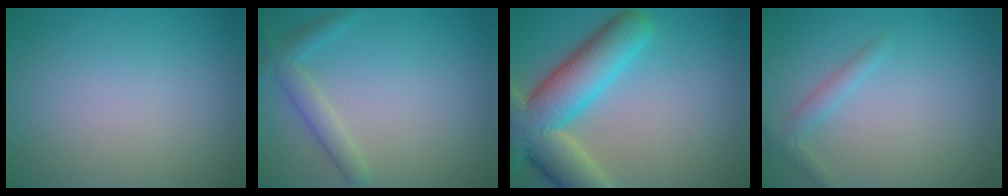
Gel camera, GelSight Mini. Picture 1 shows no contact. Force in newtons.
{"total": 2.3, "press": 2.3, "slide": 0.1}
{"total": 10.3, "press": 10.3, "slide": 0.7}
{"total": 1.6, "press": 1.6, "slide": 0.1}